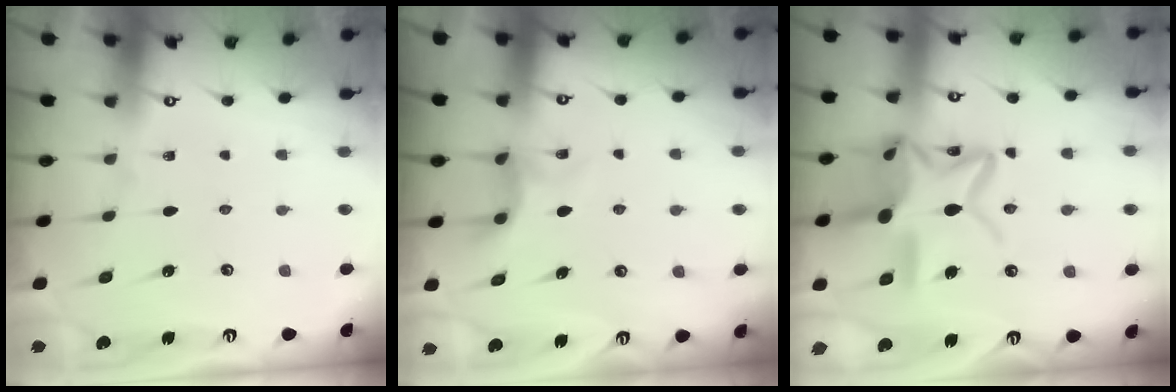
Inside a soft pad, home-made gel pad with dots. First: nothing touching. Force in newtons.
{"total": 4.2, "press": 4.2, "slide": 0.6}
{"total": 19.9, "press": 19.8, "slide": 1.5}